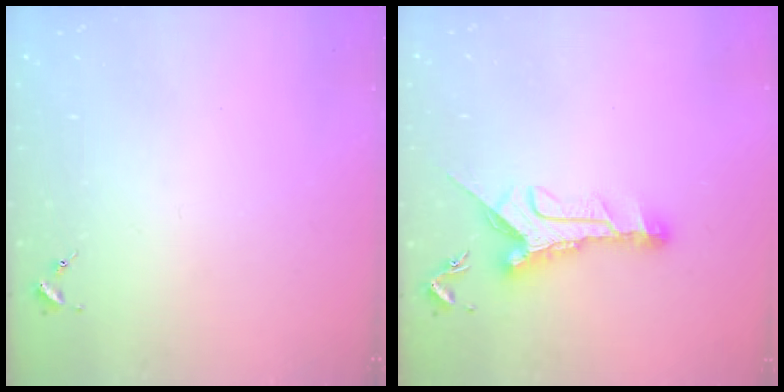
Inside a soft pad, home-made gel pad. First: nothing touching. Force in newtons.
{"total": 10.2, "press": 10.2, "slide": 0.7}